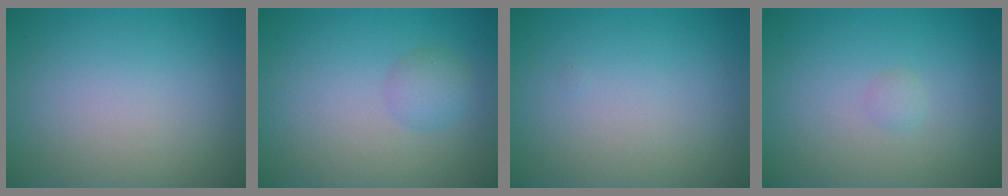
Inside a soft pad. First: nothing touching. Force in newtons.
{"total": 1.7, "press": 1.7, "slide": 0.0}
{"total": 0.0}
{"total": 0.6, "press": 0.6, "slide": 0.0}